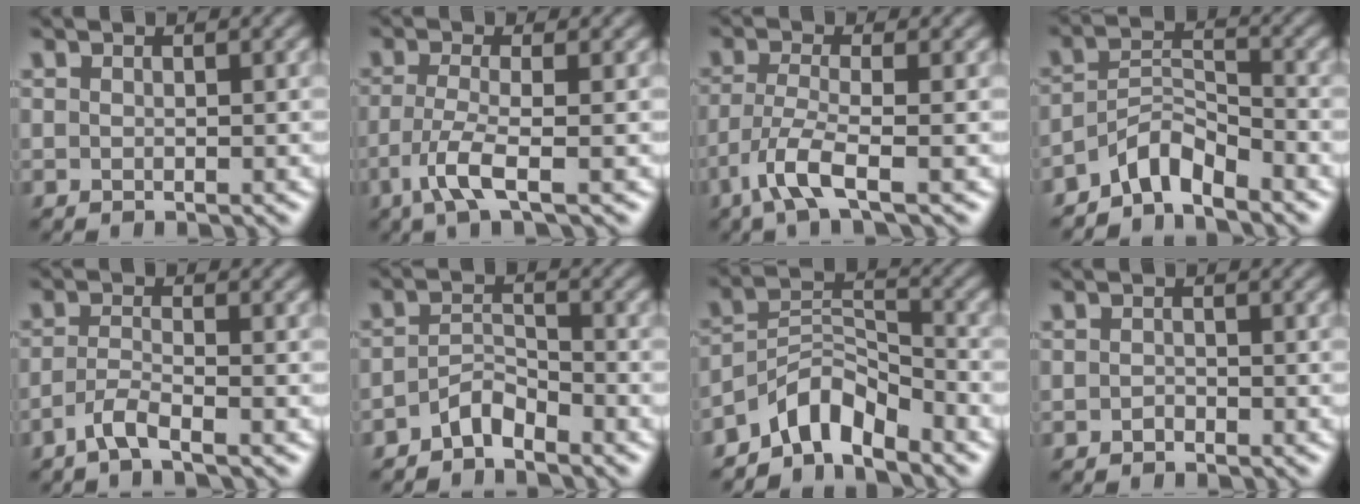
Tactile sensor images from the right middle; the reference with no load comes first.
{"total": 3.6, "force": [-1.6, 0.7, 3.2], "torque": [-0.071, -0.007, -0.039]}
{"total": 4.0, "force": [-2.2, 0.6, 3.2], "torque": [-0.072, -0.006, -0.053]}
{"total": 3.9, "force": [-3.2, 1.2, 1.8], "torque": [-0.028, 0.012, -0.069]}
{"total": 2.3, "force": [-1.6, 0.3, 1.7], "torque": [-0.036, 0.000, -0.041]}
{"total": 2.4, "force": [-2.0, 0.8, 1.1], "torque": [-0.021, 0.011, -0.041]}
{"total": 5.2, "force": [-4.2, 1.9, 2.4], "torque": [-0.031, 0.007, -0.088]}
{"total": 0.6, "force": [-0.4, 0.4, 0.2], "torque": [-0.004, -0.001, -0.007]}